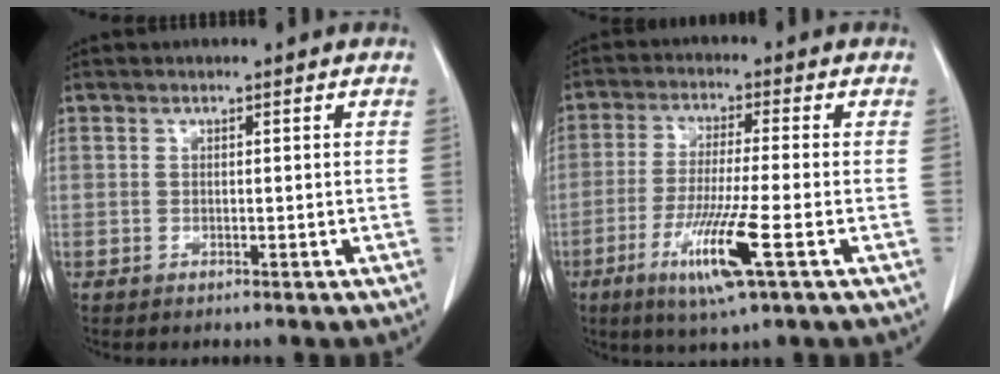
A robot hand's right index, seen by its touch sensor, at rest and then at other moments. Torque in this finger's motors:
{"motor_torque": [1.47, -0.66, 0.79, 0.21]}